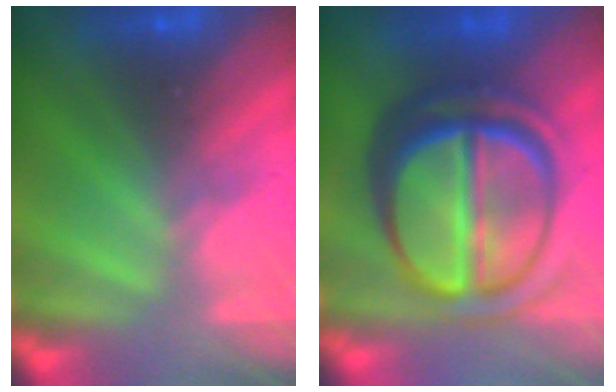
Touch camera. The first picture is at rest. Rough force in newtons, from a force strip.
{"total": 7.3}